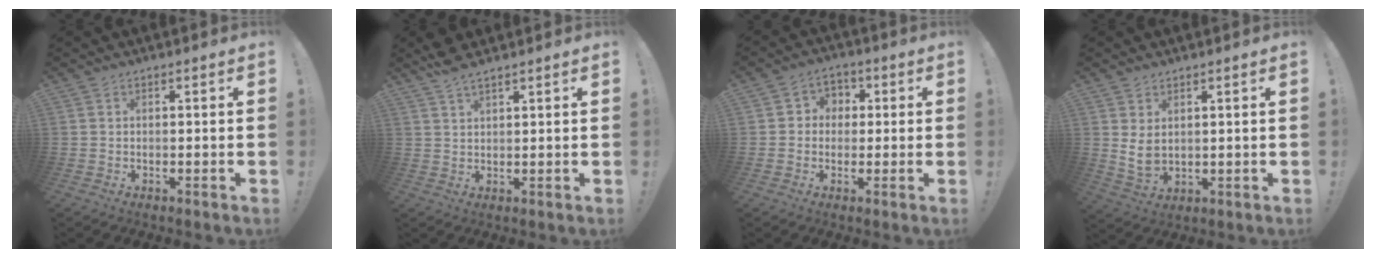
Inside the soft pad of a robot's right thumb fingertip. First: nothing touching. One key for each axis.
{"total": 4.6, "fx": 3.8, "fy": 1.0, "fz": 2.4, "tx": -0.045, "ty": -0.018, "tz": 0.069}
{"total": 5.0, "fx": -0.8, "fy": 4.8, "fz": 1.3, "tx": -0.020, "ty": 0.017, "tz": -0.014}
{"total": 5.3, "fx": 2.1, "fy": 3.2, "fz": 3.7, "tx": -0.063, "ty": -0.020, "tz": 0.037}